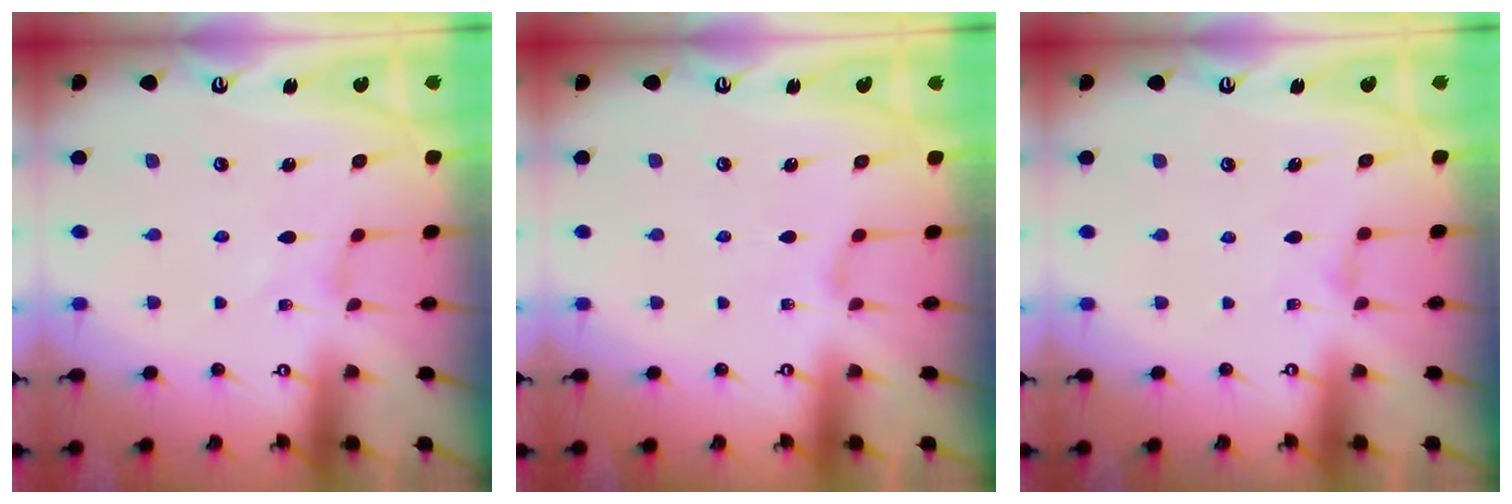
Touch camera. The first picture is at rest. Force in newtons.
{"total": 1.0, "press": 1.0, "slide": 0.3}
{"total": 0.9, "press": 0.8, "slide": 0.4}